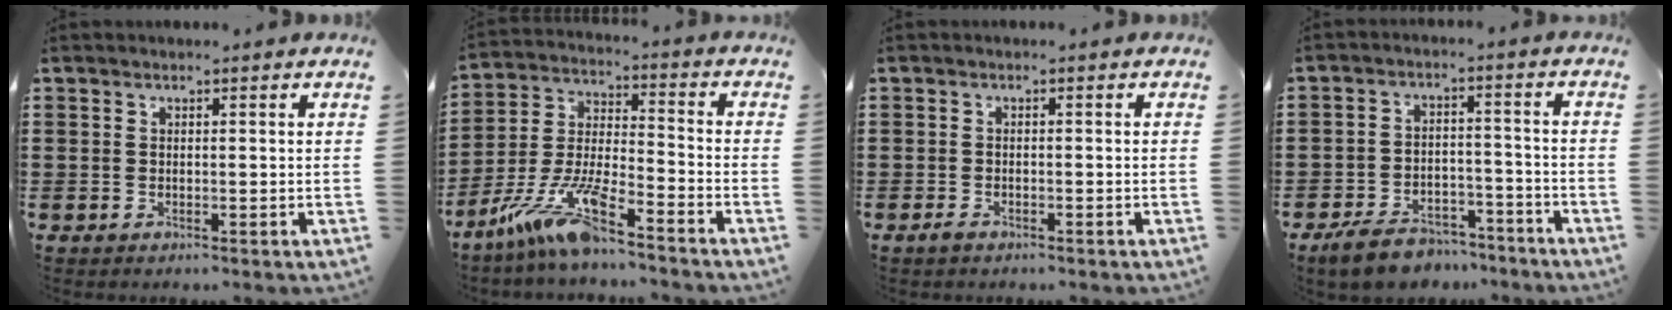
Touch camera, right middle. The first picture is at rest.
{"total": 11.3, "force": [-8.8, 1.2, 6.9], "torque": [-0.156, 0.000, -0.176]}
{"total": 1.2, "force": [-0.9, 0.6, 0.6], "torque": [-0.013, 0.001, -0.018]}
{"total": 6.6, "force": [-6.1, 1.9, 1.8], "torque": [-0.035, 0.018, -0.119]}